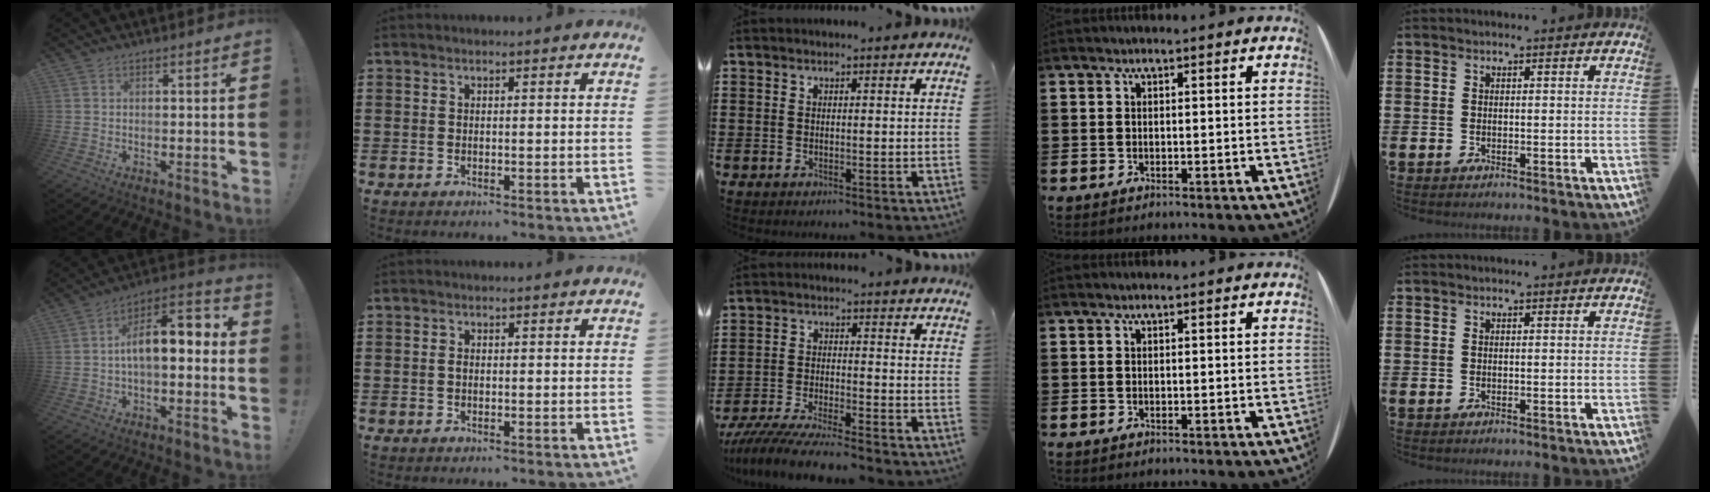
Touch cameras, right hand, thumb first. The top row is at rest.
{"thumb": {"total": 10.6, "force": [0.5, 4.8, 9.5], "torque": [-0.155, 0.001, 0.011]}, "index": {"total": 0.8, "force": [-0.1, 0.6, 0.6], "torque": [-0.015, 0.001, -0.003]}, "middle": {"total": 6.3, "force": [-6.0, 0.0, 2.0], "torque": [-0.056, -0.015, -0.121]}}